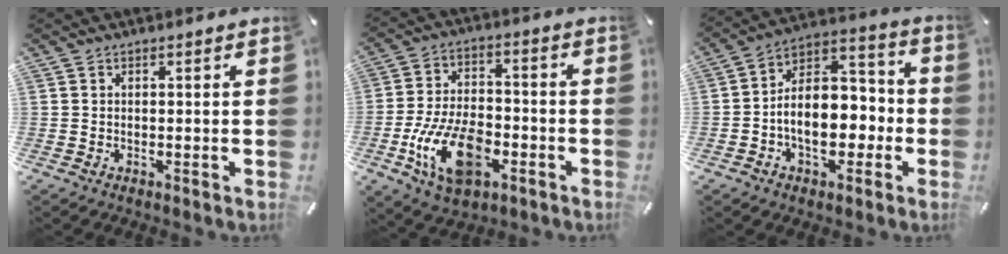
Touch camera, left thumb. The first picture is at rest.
{"total": 16.1, "force": [-6.3, 9.4, 11.4], "torque": [-0.230, 0.027, -0.104]}
{"total": 13.9, "force": [-3.5, 9.8, 9.2], "torque": [-0.134, 0.009, -0.063]}